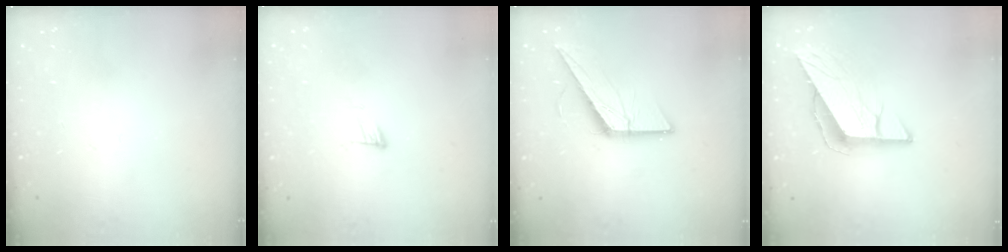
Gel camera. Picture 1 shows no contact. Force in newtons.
{"total": 5.2, "press": 5.2, "slide": 0.5}
{"total": 13.8, "press": 13.8, "slide": 0.4}
{"total": 9.4, "press": 9.4, "slide": 1.0}